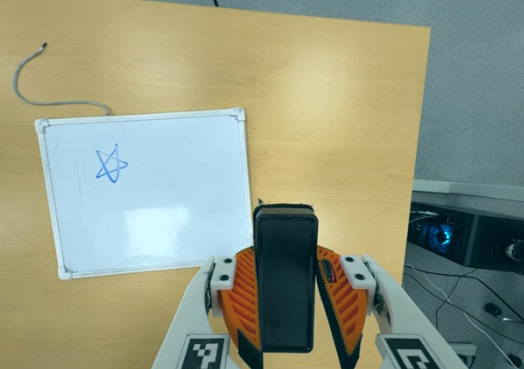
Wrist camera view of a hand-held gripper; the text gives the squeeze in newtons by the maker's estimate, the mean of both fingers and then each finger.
{"total": 6.2, "left": 4.9, "right": 7.5}